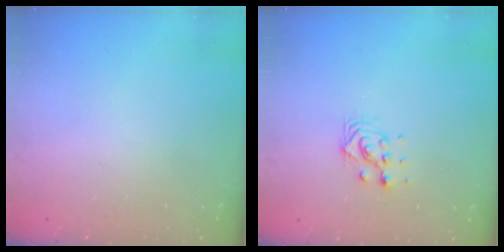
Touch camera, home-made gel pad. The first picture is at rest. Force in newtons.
{"total": 5.8, "press": 5.8, "slide": 0.3}